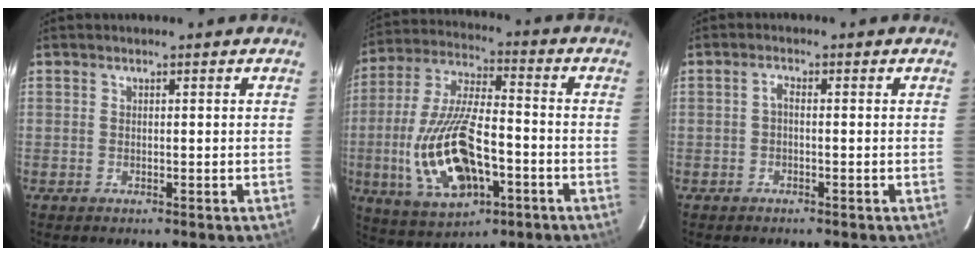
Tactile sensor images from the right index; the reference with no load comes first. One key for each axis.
{"total": 18.8, "fx": -5.5, "fy": 8.2, "fz": 16.0, "tx": -0.351, "ty": -0.010, "tz": -0.086}
{"total": 1.2, "fx": -0.5, "fy": 0.4, "fz": 1.0, "tx": -0.020, "ty": 0.006, "tz": -0.011}